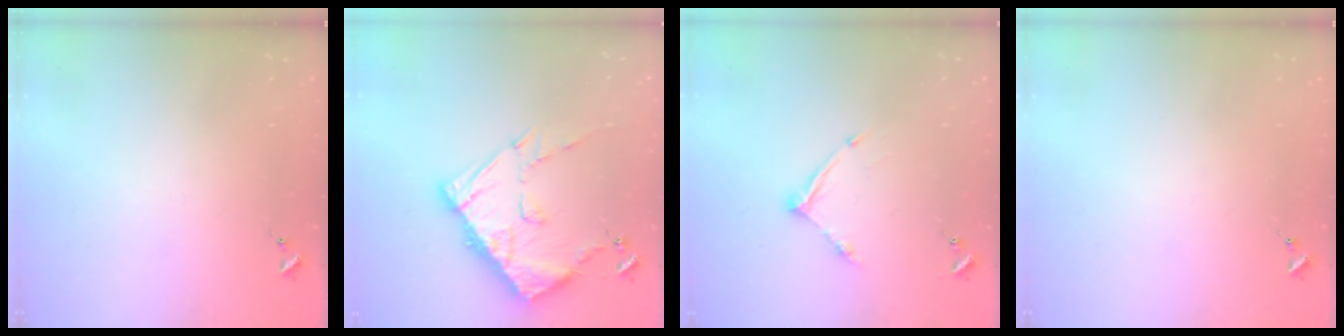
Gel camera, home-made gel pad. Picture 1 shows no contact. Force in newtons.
{"total": 14.4, "press": 14.3, "slide": 1.4}
{"total": 8.6, "press": 8.6, "slide": 0.5}
{"total": 0.0}